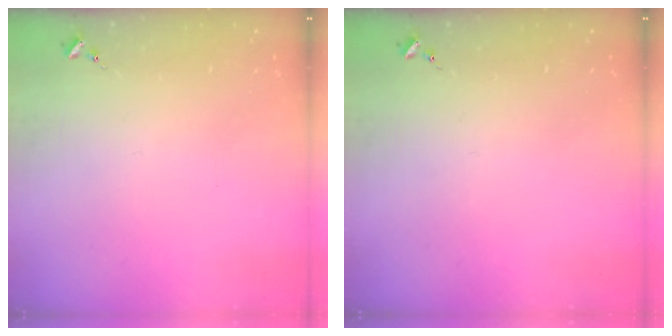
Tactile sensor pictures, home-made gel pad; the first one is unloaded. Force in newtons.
{"total": 0.0}